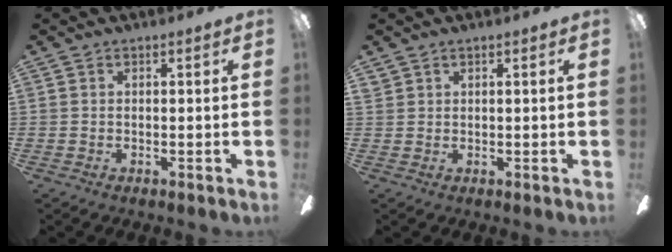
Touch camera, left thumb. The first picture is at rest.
{"total": 0.8, "force": [0.7, 0.3, 0.3], "torque": [-0.008, -0.001, 0.014]}